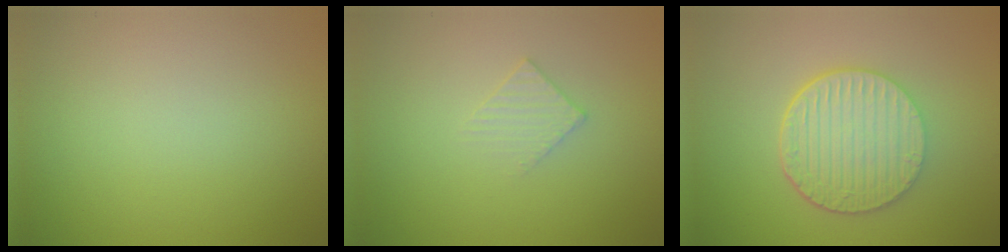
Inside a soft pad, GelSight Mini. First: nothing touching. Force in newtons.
{"total": 1.4, "press": 1.4, "slide": 0.2}
{"total": 6.8, "press": 4.7, "slide": 4.9}